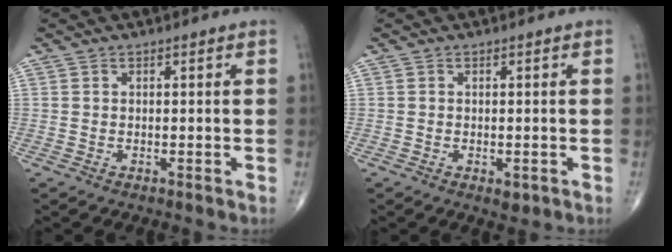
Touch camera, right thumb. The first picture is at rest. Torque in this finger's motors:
{"motor_torque": [0.42, 0.26, -0.19, -0.45, 0.07]}